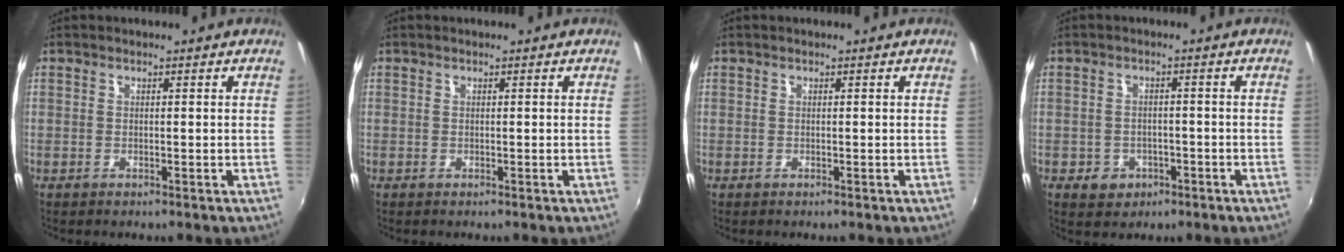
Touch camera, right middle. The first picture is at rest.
{"total": 0.0}
{"total": 0.0}
{"total": 4.8, "force": [-2.3, 4.0, 1.5], "torque": [-0.046, 0.003, -0.028]}